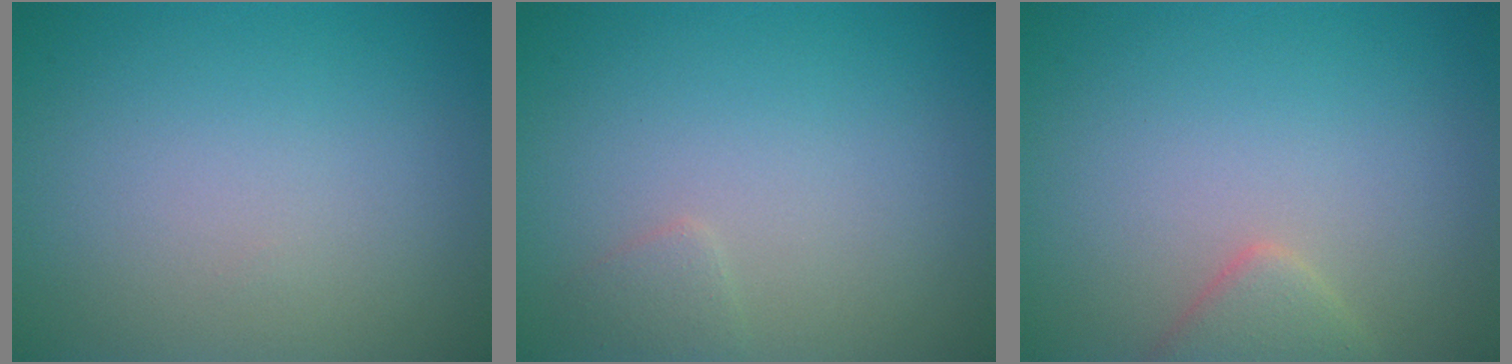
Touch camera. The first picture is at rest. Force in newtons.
{"total": 0.9, "press": 0.9, "slide": 0.1}
{"total": 2.1, "press": 2.1, "slide": 0.2}